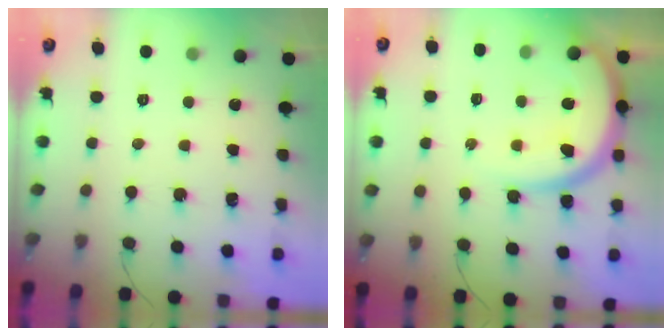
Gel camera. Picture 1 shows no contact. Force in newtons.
{"total": 13.9, "press": 13.8, "slide": 1.5}